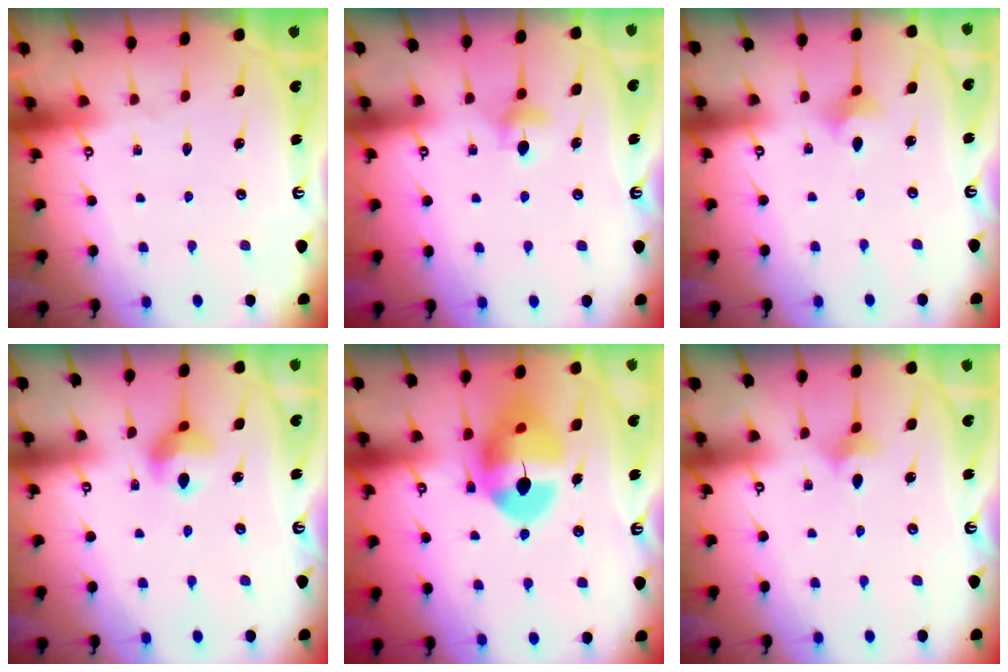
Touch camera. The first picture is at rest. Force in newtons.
{"total": 4.6, "press": 4.5, "slide": 0.9}
{"total": 3.8, "press": 3.7, "slide": 0.8}
{"total": 8.9, "press": 8.9, "slide": 1.1}
{"total": 13.6, "press": 13.5, "slide": 1.6}
{"total": 3.3, "press": 3.3, "slide": 0.7}